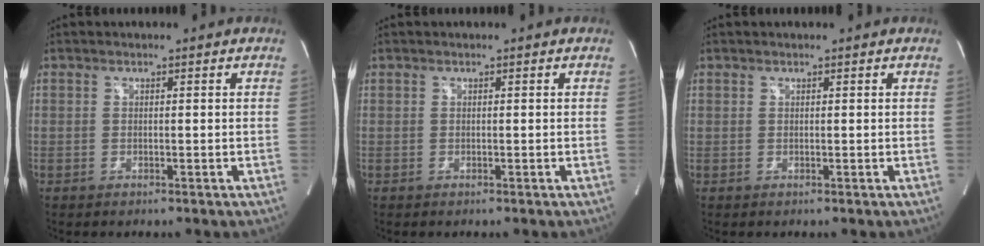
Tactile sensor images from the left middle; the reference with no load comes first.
{"total": 0.0}
{"total": 0.0}